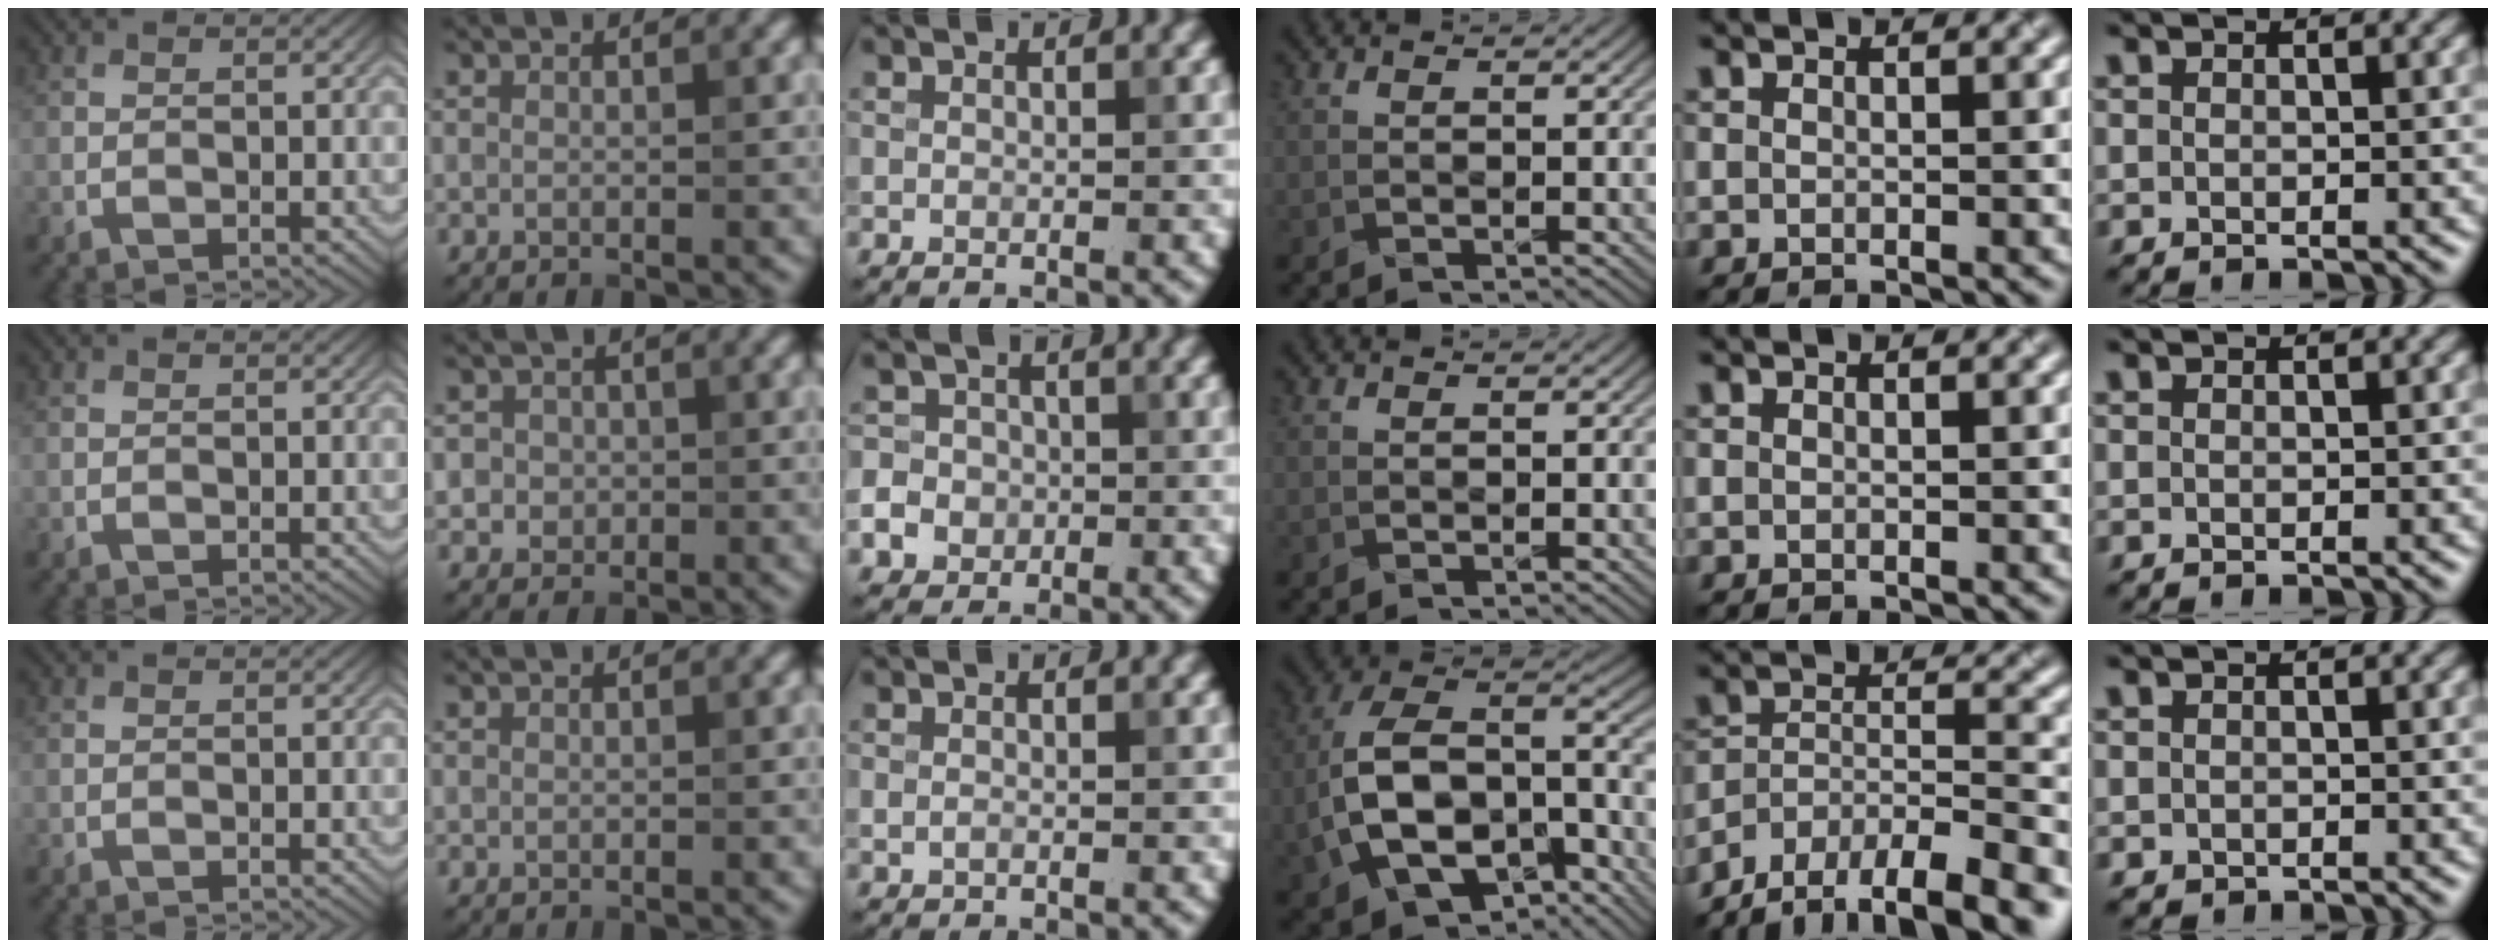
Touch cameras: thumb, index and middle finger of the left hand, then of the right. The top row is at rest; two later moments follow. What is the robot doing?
{"motion": "fold", "object": "cloth"}